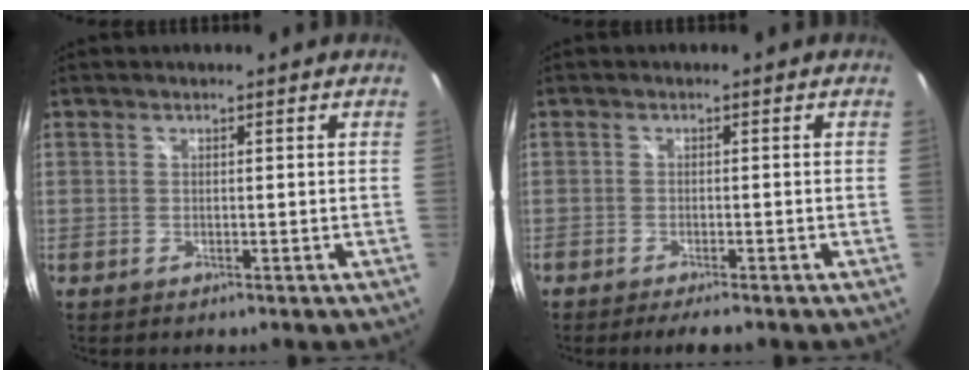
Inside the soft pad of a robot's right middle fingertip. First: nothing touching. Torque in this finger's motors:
{"motor_torque": [1.08, -1.05, 0.29, 0.21]}